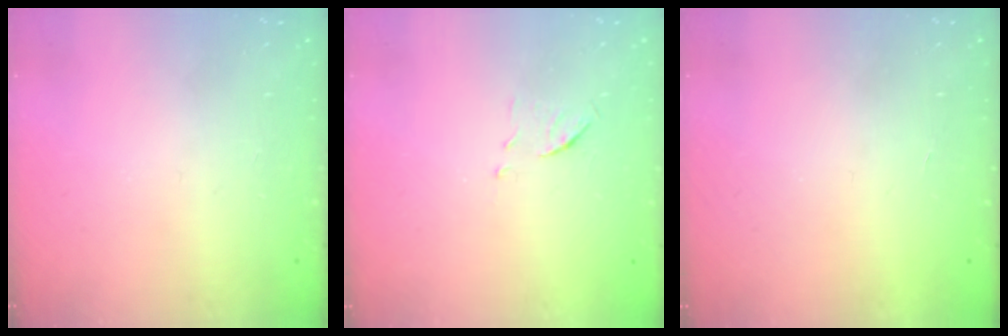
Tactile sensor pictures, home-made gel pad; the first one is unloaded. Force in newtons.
{"total": 5.9, "press": 5.9, "slide": 0.5}
{"total": 1.8, "press": 1.8, "slide": 0.1}